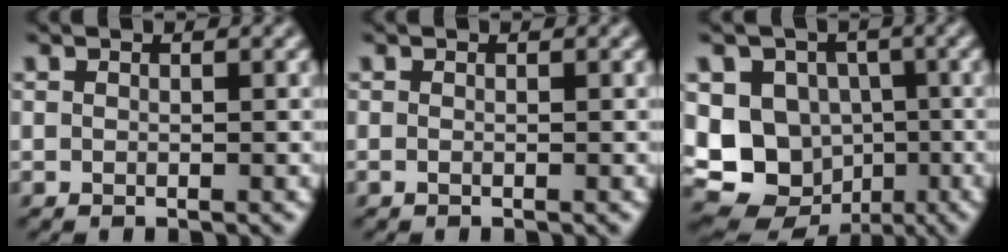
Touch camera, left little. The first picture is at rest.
{"total": 0.0}
{"total": 11.8, "force": [-2.5, 10.4, 4.9], "torque": [-0.090, -0.008, -0.065]}